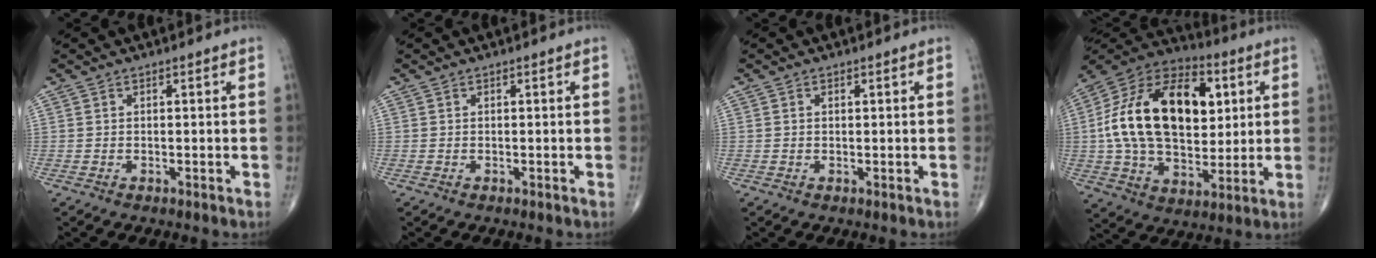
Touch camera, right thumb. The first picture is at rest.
{"total": 0.0}
{"total": 0.0}
{"total": 26.5, "force": [4.4, 16.3, 20.4], "torque": [-0.346, 0.005, 0.070]}